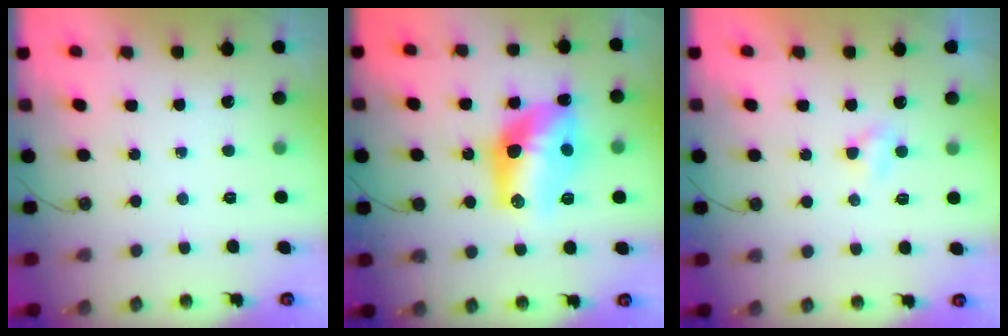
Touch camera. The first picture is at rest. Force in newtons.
{"total": 15.0, "press": 14.9, "slide": 1.2}
{"total": 2.0, "press": 2.0, "slide": 0.3}